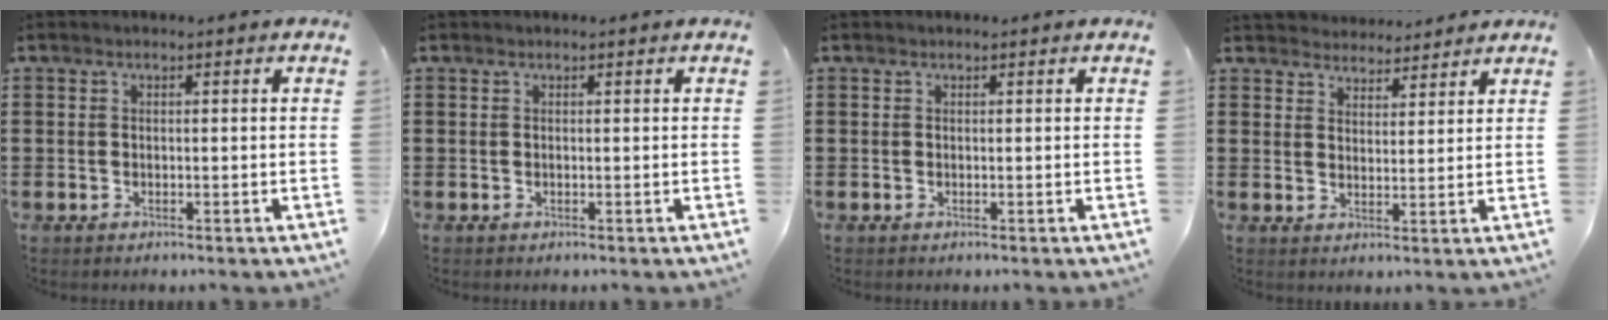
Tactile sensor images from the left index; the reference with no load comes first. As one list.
[{"total": 0.0}, {"total": 0.0}, {"total": 3.5, "force": [3.4, 0.8, -0.4], "torque": [-0.006, -0.010, 0.064]}]